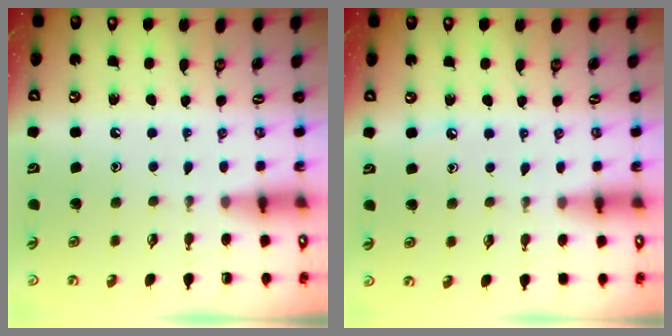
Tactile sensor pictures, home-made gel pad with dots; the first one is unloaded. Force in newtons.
{"total": 2.9, "press": 2.8, "slide": 0.4}